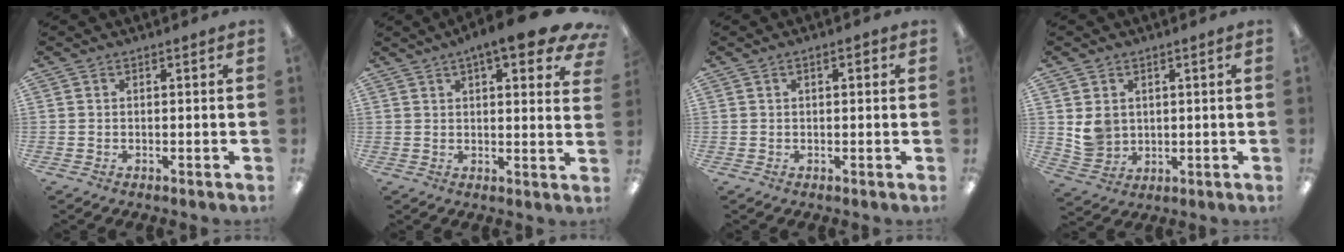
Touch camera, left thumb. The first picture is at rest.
{"total": 11.2, "force": [6.6, 3.2, 8.4], "torque": [-0.114, -0.030, 0.107]}
{"total": 1.7, "force": [0.6, 0.8, 1.3], "torque": [-0.019, 0.001, 0.009]}
{"total": 5.5, "force": [2.0, 4.9, 1.4], "torque": [-0.016, -0.001, 0.038]}